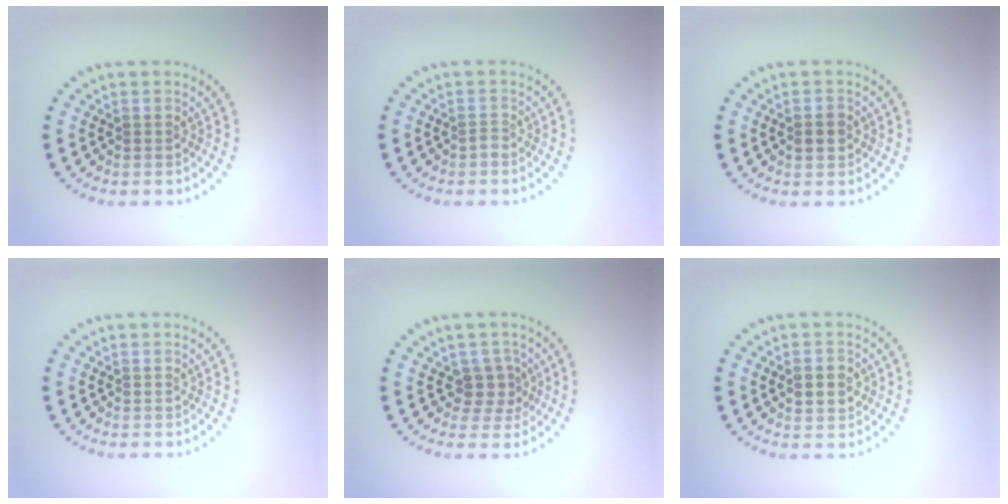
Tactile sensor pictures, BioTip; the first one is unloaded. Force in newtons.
{"total": 0.7, "press": 0.4, "slide": 0.6}
{"total": 1.6, "press": 1.6, "slide": 0.2}
{"total": 0.0}
{"total": 2.4, "press": 1.9, "slide": 1.5}
{"total": 2.2, "press": 2.2, "slide": 0.0}